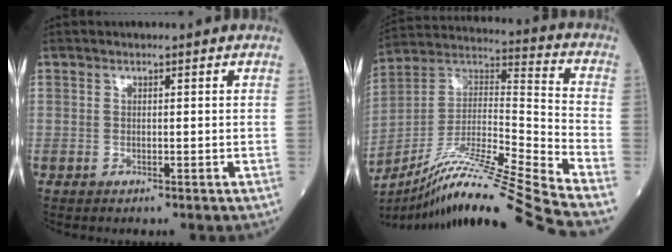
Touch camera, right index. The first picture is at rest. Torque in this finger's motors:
{"motor_torque": [-0.62, -0.67, 0.24, 0.05]}